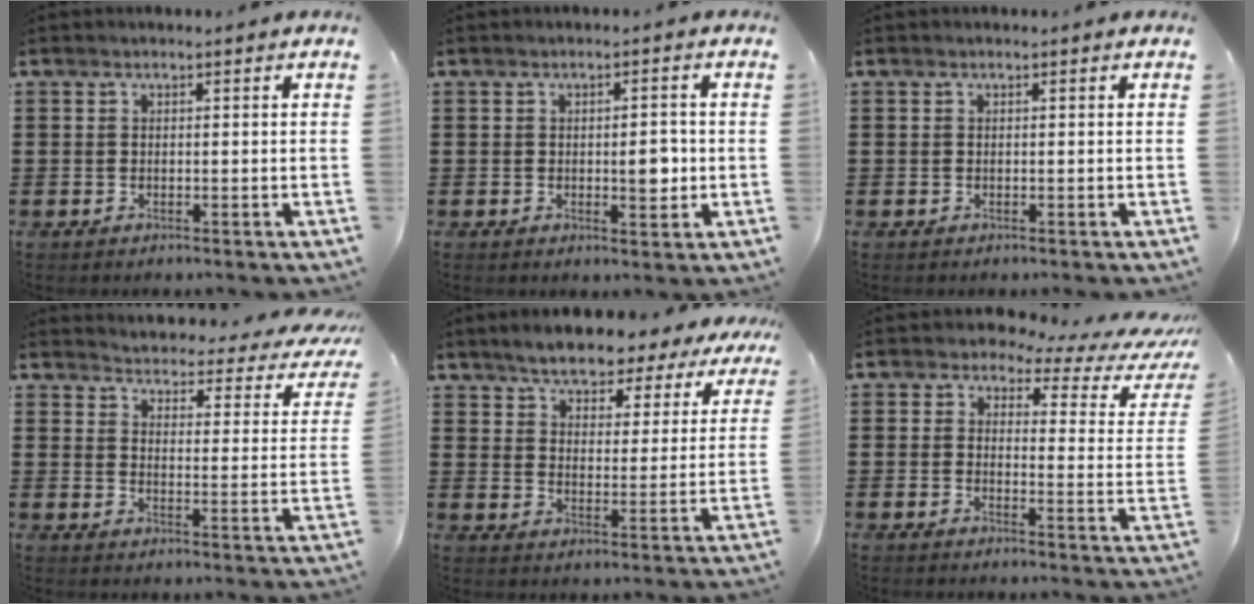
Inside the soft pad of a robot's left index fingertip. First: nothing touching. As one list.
[{"total": 3.9, "force": [-0.3, 1.5, 3.5], "torque": [-0.047, -0.003, -0.011]}, {"total": 0.0}, {"total": 2.8, "force": [2.7, 0.0, 0.7], "torque": [-0.025, -0.033, 0.036]}, {"total": 5.7, "force": [5.6, 0.7, 1.0], "torque": [-0.050, -0.032, 0.095]}, {"total": 3.6, "force": [2.5, 1.6, 2.1], "torque": [-0.051, -0.014, 0.035]}]